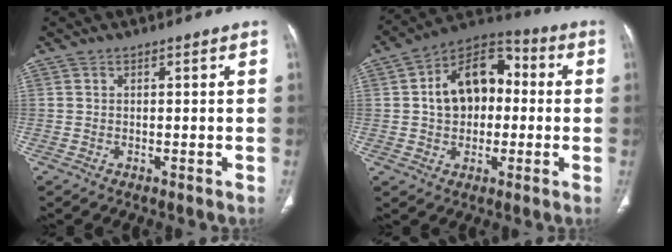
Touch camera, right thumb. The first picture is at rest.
{"total": 14.8, "force": [1.0, 10.4, 10.5], "torque": [-0.131, 0.034, 0.005]}